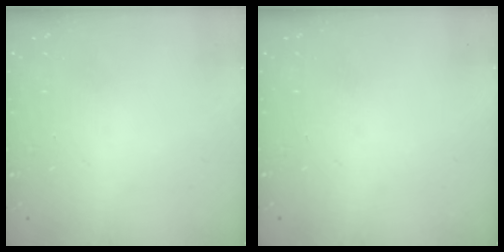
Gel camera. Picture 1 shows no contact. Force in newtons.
{"total": 0.0}